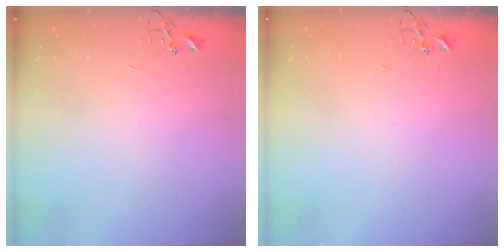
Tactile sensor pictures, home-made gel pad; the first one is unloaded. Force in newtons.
{"total": 0.0}